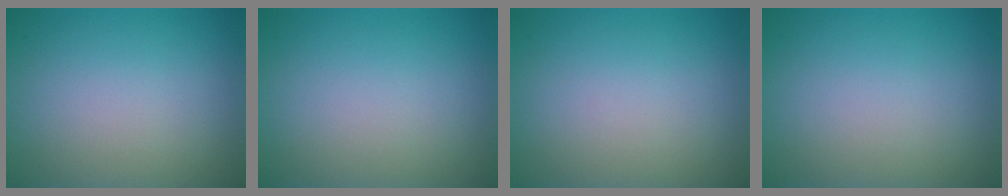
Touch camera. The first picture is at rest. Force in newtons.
{"total": 0.0}
{"total": 0.0}
{"total": 0.0}